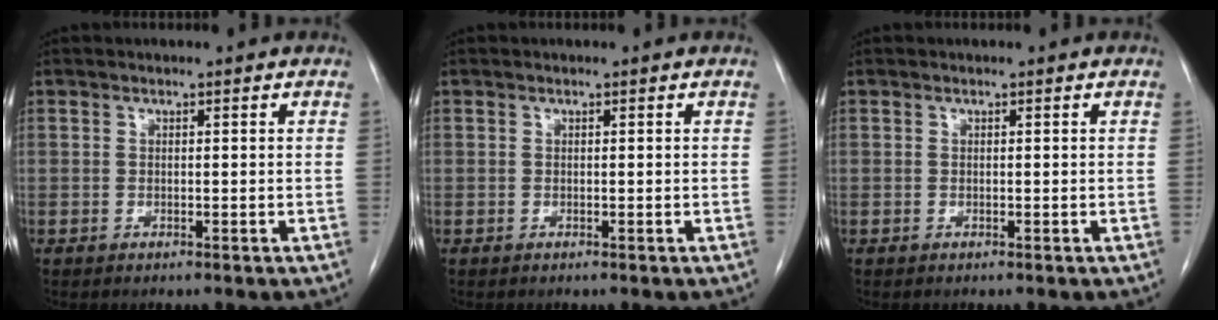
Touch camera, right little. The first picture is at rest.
{"total": 0.0}
{"total": 0.0}